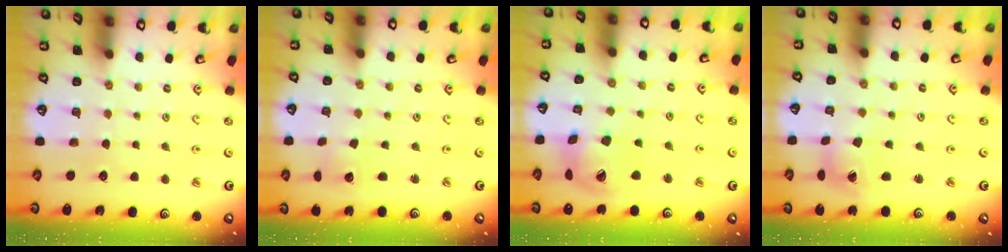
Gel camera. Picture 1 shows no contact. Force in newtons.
{"total": 1.9, "press": 1.9, "slide": 0.1}
{"total": 14.7, "press": 14.5, "slide": 2.3}
{"total": 4.7, "press": 4.6, "slide": 0.4}